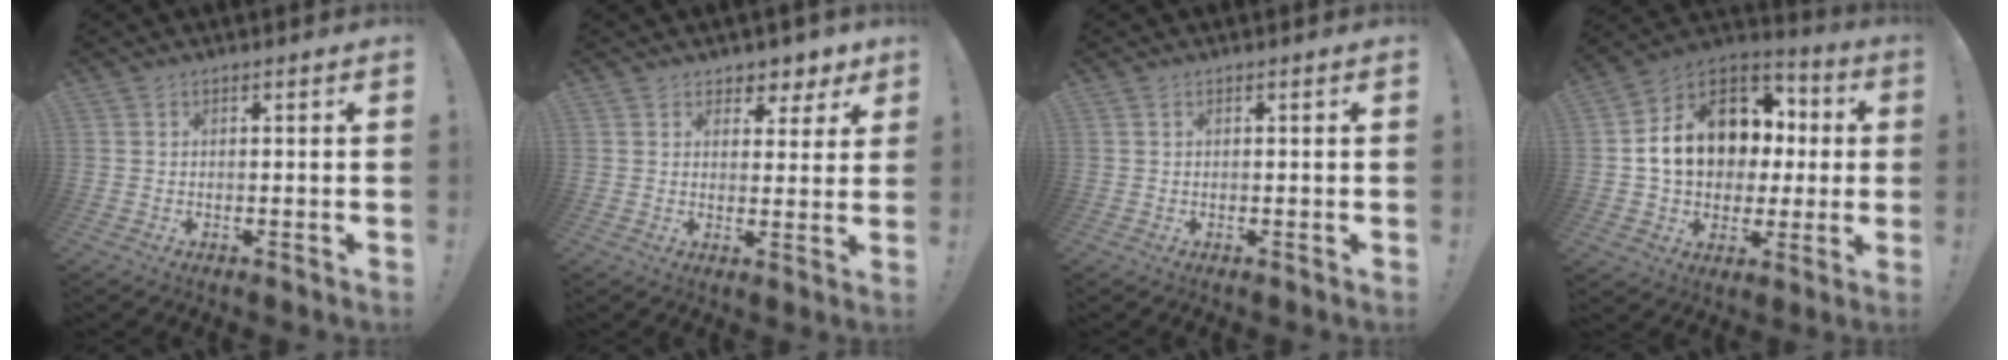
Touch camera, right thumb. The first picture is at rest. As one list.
[{"total": 5.3, "force": [3.9, 3.5, 0.9], "torque": [0.006, -0.038, 0.070]}, {"total": 0.0}, {"total": 17.6, "force": [2.8, 13.6, 10.7], "torque": [-0.169, 0.001, 0.073]}]